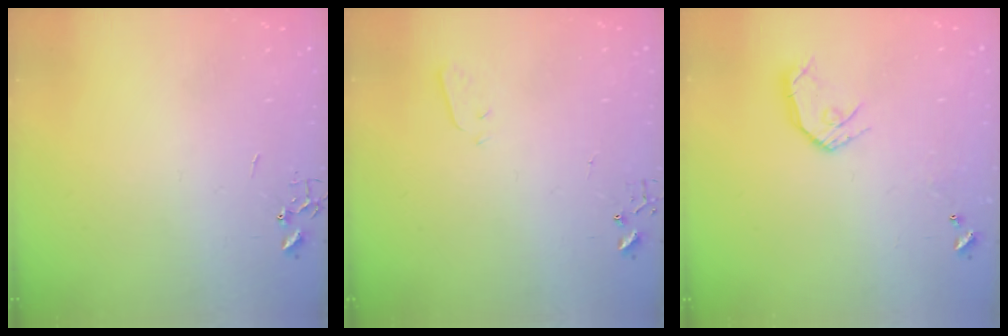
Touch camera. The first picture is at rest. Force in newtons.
{"total": 3.1, "press": 3.0, "slide": 0.9}
{"total": 10.7, "press": 10.6, "slide": 1.0}